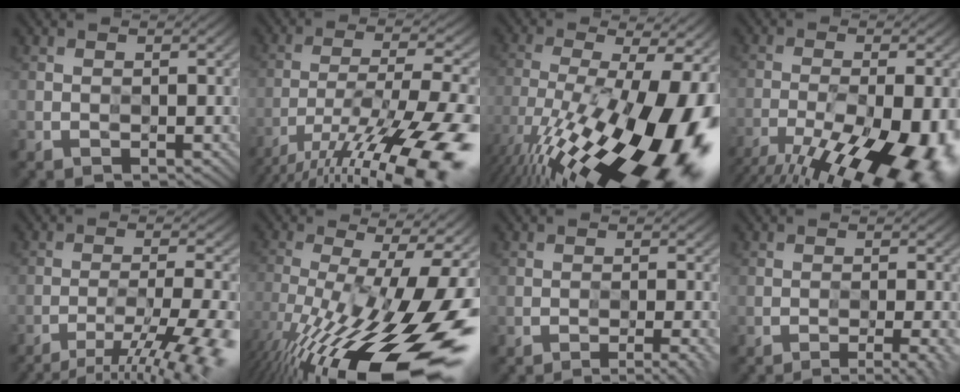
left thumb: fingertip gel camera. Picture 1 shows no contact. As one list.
[{"total": 18.6, "force": [-12.3, 4.5, 13.2], "torque": [-0.223, -0.030, -0.197]}, {"total": 21.1, "force": [-9.0, 7.3, 17.6], "torque": [-0.277, -0.023, -0.145]}, {"total": 17.1, "force": [-11.1, 5.8, 11.7], "torque": [-0.186, -0.042, -0.154]}, {"total": 12.5, "force": [-8.4, 2.4, 9.0], "torque": [-0.151, -0.009, -0.112]}, {"total": 20.7, "force": [-9.1, 5.9, 17.7], "torque": [-0.300, -0.017, -0.146]}, {"total": 4.0, "force": [-2.5, 0.6, 3.0], "torque": [-0.038, 0.009, -0.044]}, {"total": 5.2, "force": [-3.4, 1.0, 3.8], "torque": [-0.049, 0.010, -0.053]}]